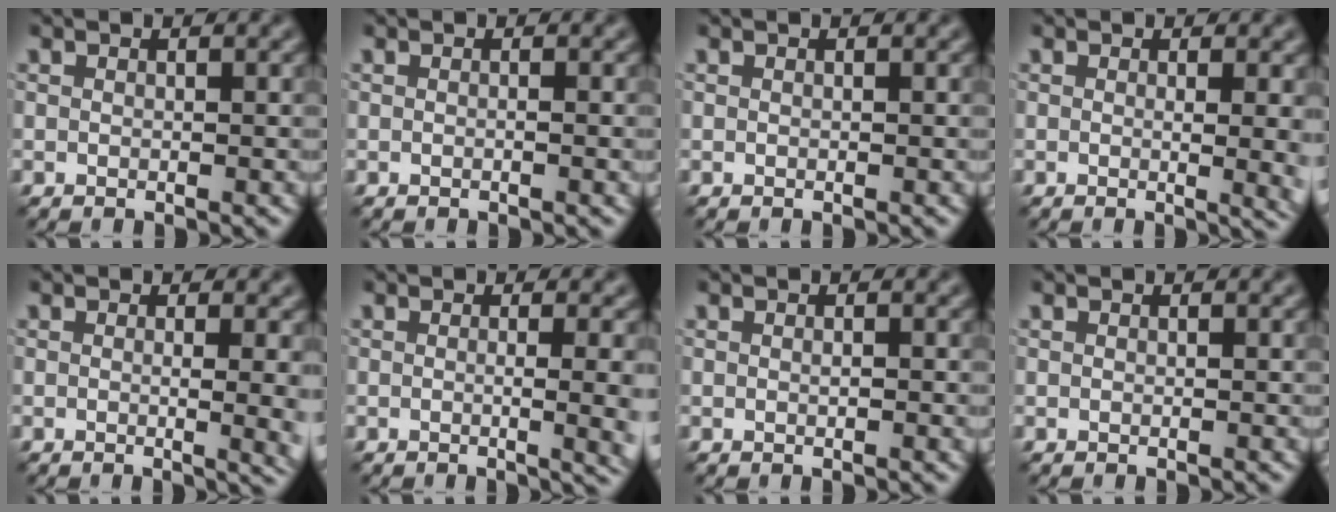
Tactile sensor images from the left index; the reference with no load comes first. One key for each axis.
{"total": 0.8, "fx": -0.2, "fy": 0.1, "fz": 0.8, "tx": -0.010, "ty": -0.002, "tz": -0.003}
{"total": 0.0}
{"total": 4.2, "fx": 0.3, "fy": 1.8, "fz": 3.8, "tx": -0.022, "ty": 0.001, "tz": 0.003}
{"total": 4.9, "fx": 0.1, "fy": 2.2, "fz": 4.4, "tx": -0.018, "ty": 0.004, "tz": -0.002}
{"total": 5.9, "fx": -0.2, "fy": 2.6, "fz": 5.2, "tx": -0.028, "ty": 0.003, "tz": -0.006}
{"total": 0.7, "fx": -0.1, "fy": 0.2, "fz": 0.7, "tx": -0.011, "ty": -0.001, "tz": 0.000}
{"total": 0.0}